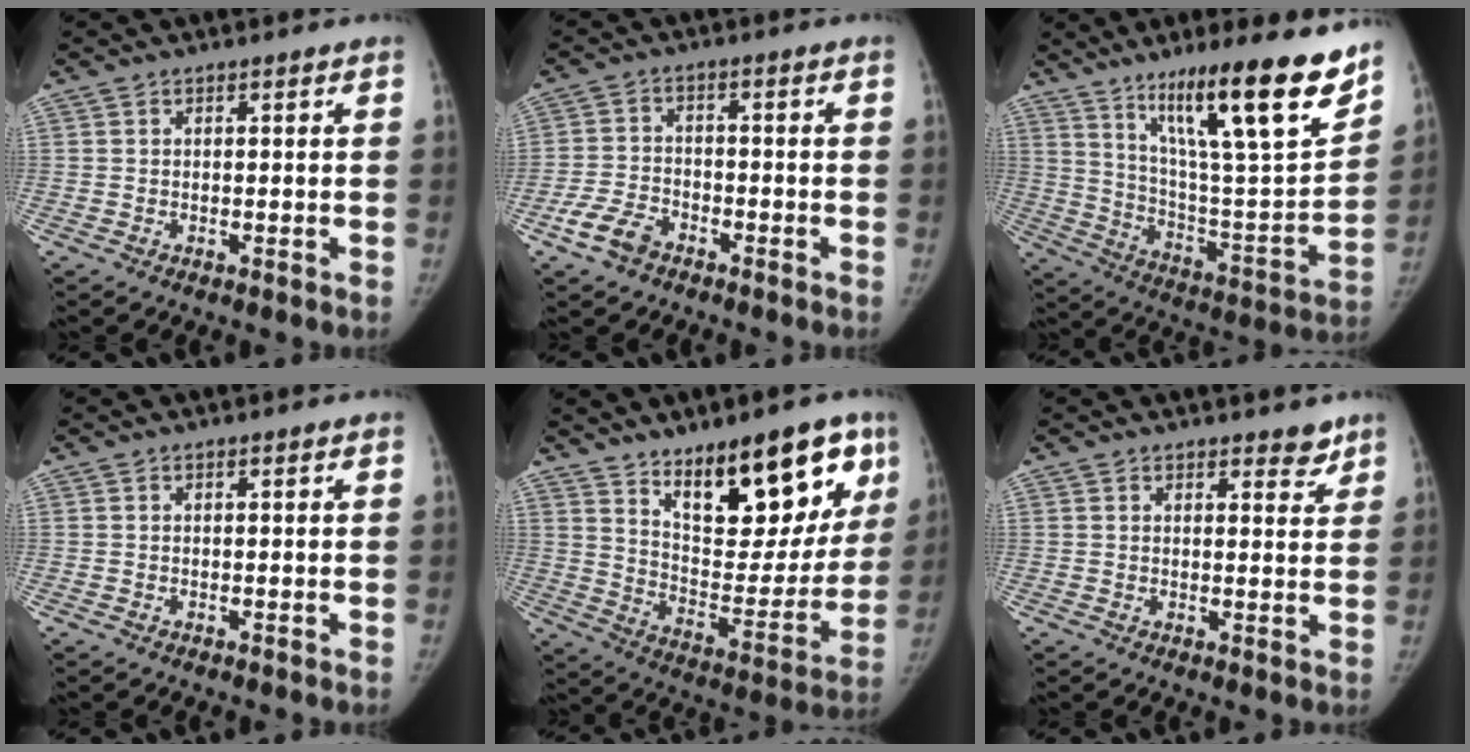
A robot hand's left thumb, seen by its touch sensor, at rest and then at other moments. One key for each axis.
{"total": 6.2, "fx": -4.0, "fy": 3.7, "fz": 3.0, "tx": -0.061, "ty": 0.020, "tz": -0.075}
{"total": 24.9, "fx": 16.0, "fy": 3.8, "fz": 18.6, "tx": -0.270, "ty": -0.076, "tz": 0.268}
{"total": 0.0}
{"total": 22.7, "fx": 13.3, "fy": 9.4, "fz": 15.9, "tx": -0.168, "ty": -0.064, "tz": 0.210}
{"total": 3.1, "fx": 2.4, "fy": 1.3, "fz": 1.3, "tx": 0.002, "ty": -0.016, "tz": 0.030}